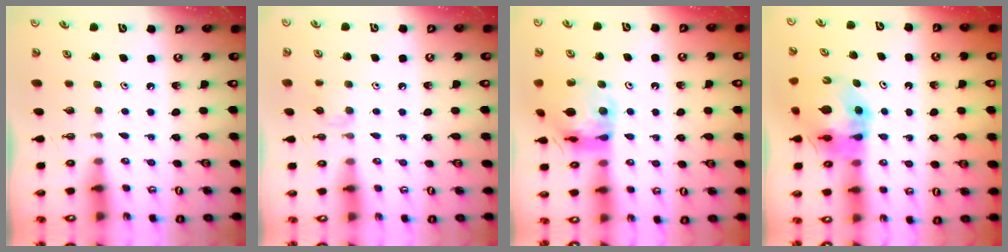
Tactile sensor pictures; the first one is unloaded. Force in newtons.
{"total": 5.1, "press": 5.0, "slide": 0.7}
{"total": 13.9, "press": 13.8, "slide": 1.5}
{"total": 13.9, "press": 13.8, "slide": 1.5}